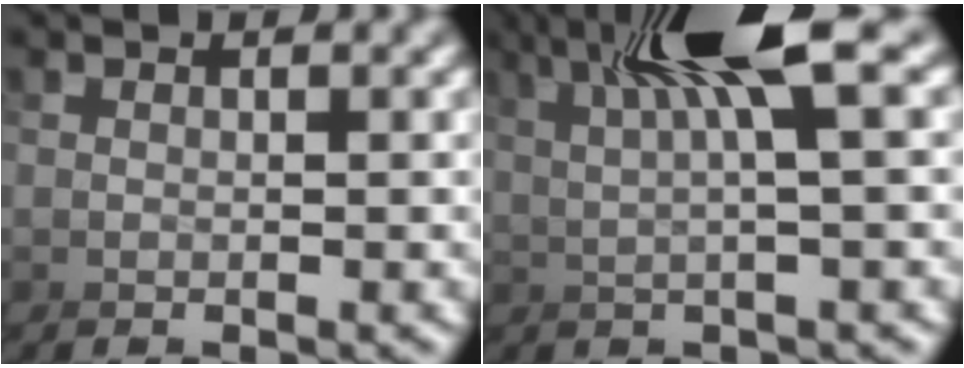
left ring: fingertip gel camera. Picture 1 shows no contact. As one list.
[{"total": 6.9, "force": [3.5, 0.0, 5.9], "torque": [-0.109, 0.036, 0.047]}]